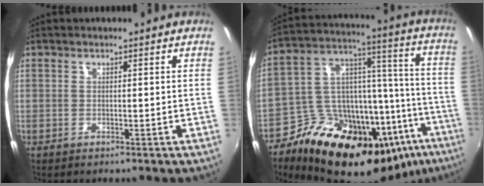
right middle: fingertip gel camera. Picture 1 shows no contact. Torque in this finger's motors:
{"motor_torque": [1.31, -0.83, 0.42, 0.21]}